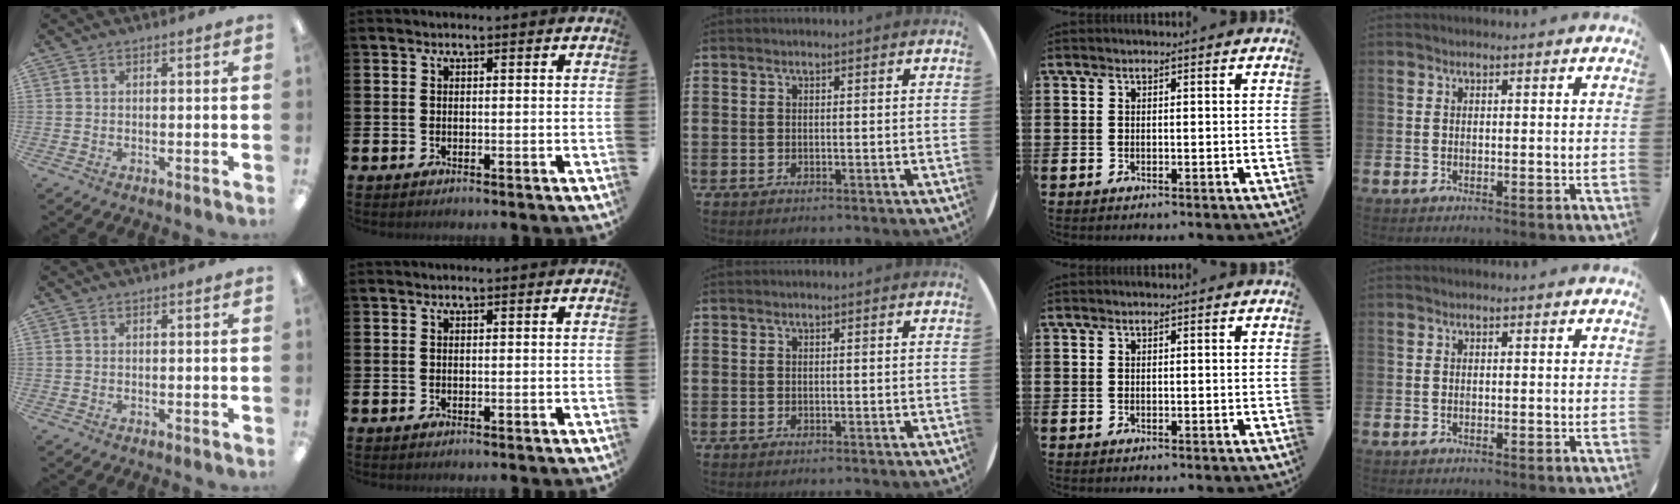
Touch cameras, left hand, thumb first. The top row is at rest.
{}